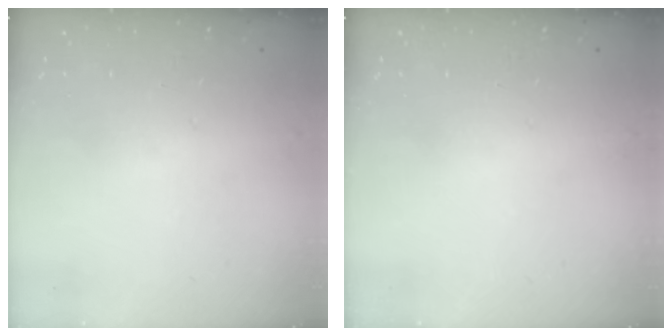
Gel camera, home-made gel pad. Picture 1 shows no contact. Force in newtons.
{"total": 0.0}